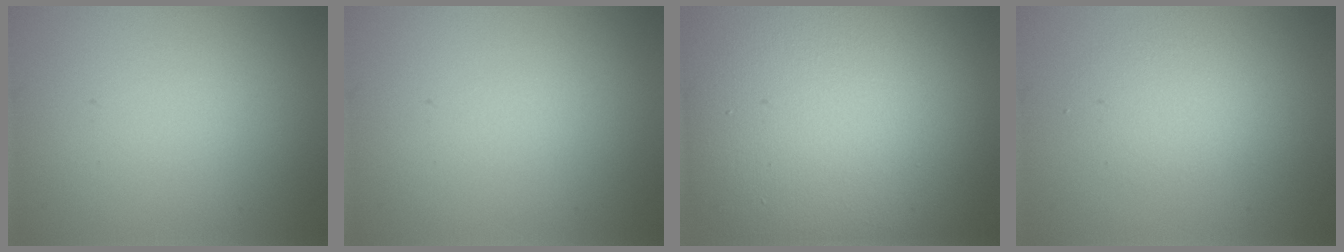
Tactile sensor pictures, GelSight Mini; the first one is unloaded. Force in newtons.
{"total": 0.0}
{"total": 19.5, "press": 19.4, "slide": 0.8}
{"total": 2.2, "press": 2.2, "slide": 0.0}